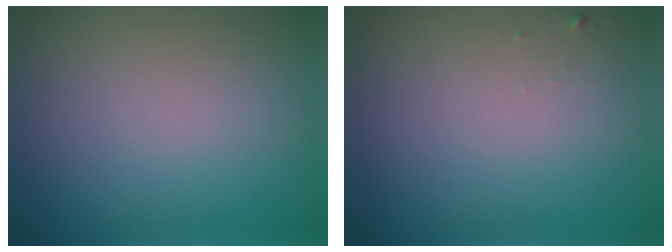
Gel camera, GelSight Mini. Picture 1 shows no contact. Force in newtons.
{"total": 0.6, "press": 0.6, "slide": 0.1}